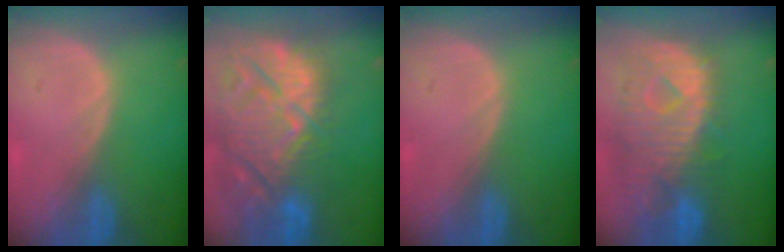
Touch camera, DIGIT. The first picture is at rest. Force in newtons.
{"total": 15.3, "press": 13.1, "slide": 7.9}
{"total": 0.0}
{"total": 11.8, "press": 10.2, "slide": 6.0}